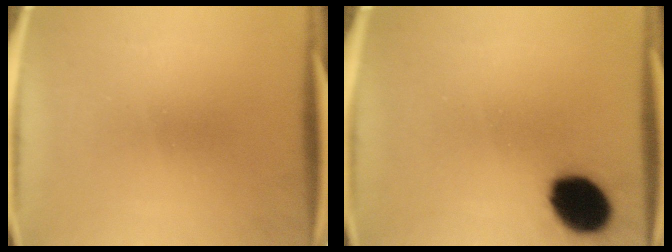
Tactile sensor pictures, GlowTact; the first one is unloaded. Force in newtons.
{"total": 13.1}